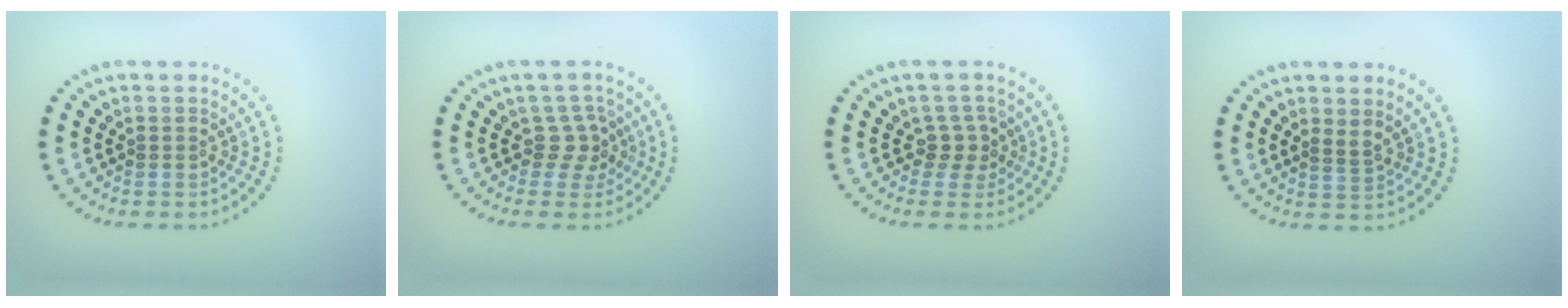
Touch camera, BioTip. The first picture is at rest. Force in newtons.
{"total": 2.1, "press": 1.5, "slide": 1.4}
{"total": 1.9, "press": 1.4, "slide": 1.3}
{"total": 1.0, "press": 0.8, "slide": 0.7}